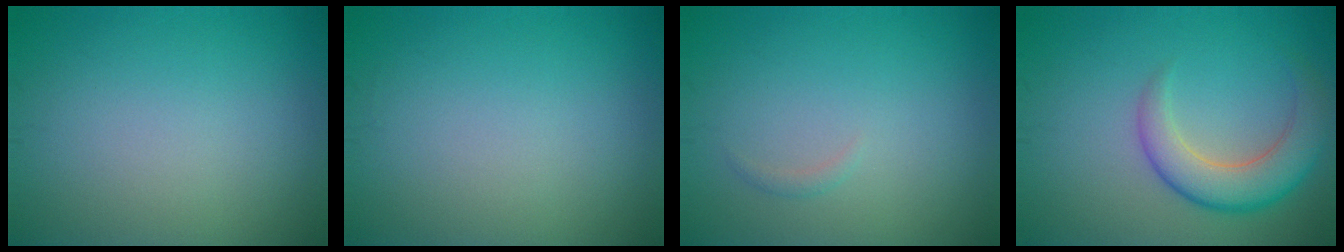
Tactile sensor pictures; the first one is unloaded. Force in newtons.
{"total": 0.0}
{"total": 0.5, "press": 0.5, "slide": 0.0}
{"total": 5.1, "press": 5.1, "slide": 0.2}